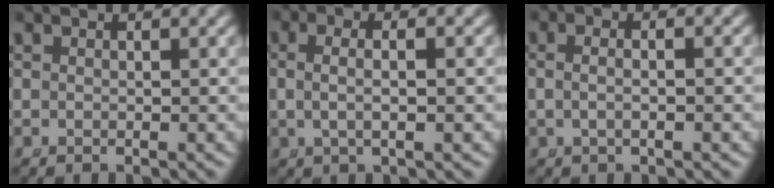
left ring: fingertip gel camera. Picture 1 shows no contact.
{"total": 3.0, "force": [0.0, 0.8, 2.8], "torque": [-0.058, -0.005, 0.006]}
{"total": 1.8, "force": [-0.5, 0.2, 1.8], "torque": [-0.038, -0.006, -0.004]}